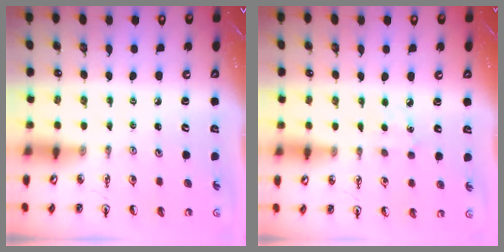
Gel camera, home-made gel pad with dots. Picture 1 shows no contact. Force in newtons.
{"total": 3.9, "press": 3.8, "slide": 0.5}